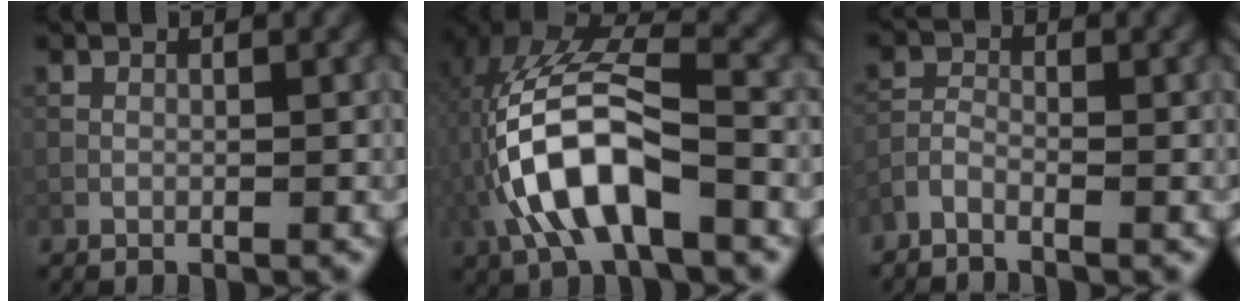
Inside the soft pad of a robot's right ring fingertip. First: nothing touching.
{"total": 10.9, "force": [-3.0, 4.7, 9.4], "torque": [-0.202, 0.009, -0.056]}
{"total": 1.6, "force": [-1.3, 0.6, 0.8], "torque": [-0.017, 0.003, -0.033]}